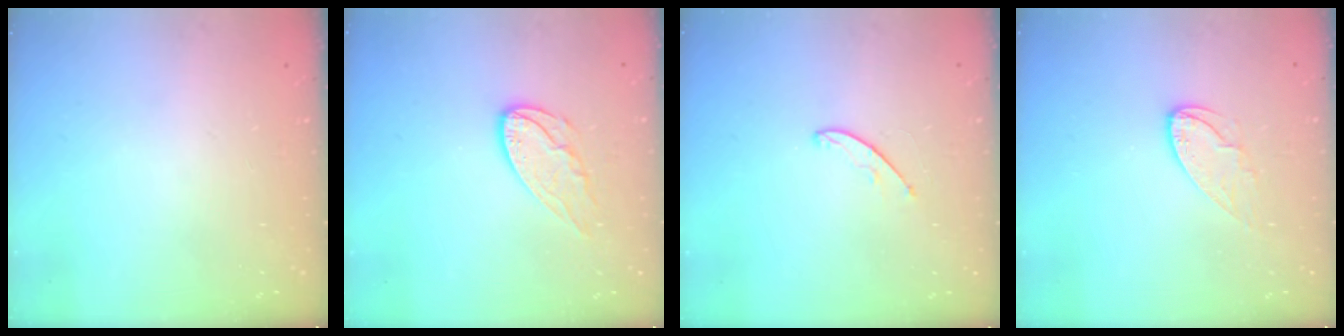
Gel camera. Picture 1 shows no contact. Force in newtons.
{"total": 8.9, "press": 8.9, "slide": 0.5}
{"total": 3.8, "press": 3.8, "slide": 0.3}
{"total": 7.1, "press": 7.1, "slide": 0.5}